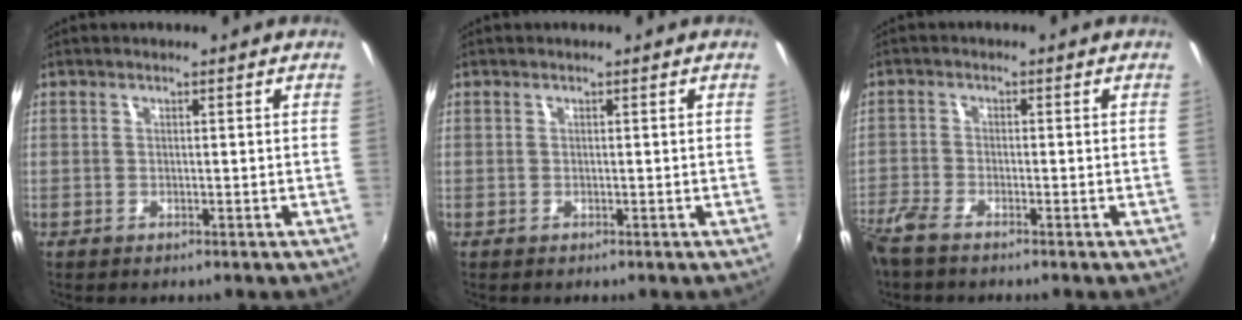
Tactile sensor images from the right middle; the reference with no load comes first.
{"total": 0.0}
{"total": 5.1, "force": [-4.2, 1.2, 2.6], "torque": [-0.076, -0.018, -0.087]}